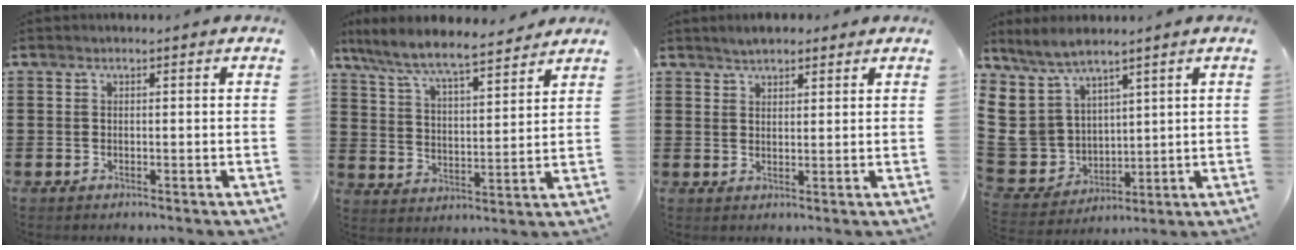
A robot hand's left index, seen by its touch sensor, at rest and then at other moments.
{"total": 6.9, "force": [6.3, 0.5, 2.8], "torque": [-0.081, -0.037, 0.106]}
{"total": 2.7, "force": [2.5, 0.9, 0.6], "torque": [-0.018, 0.003, 0.047]}
{"total": 8.7, "force": [4.8, 6.7, 2.8], "torque": [-0.117, -0.030, 0.095]}